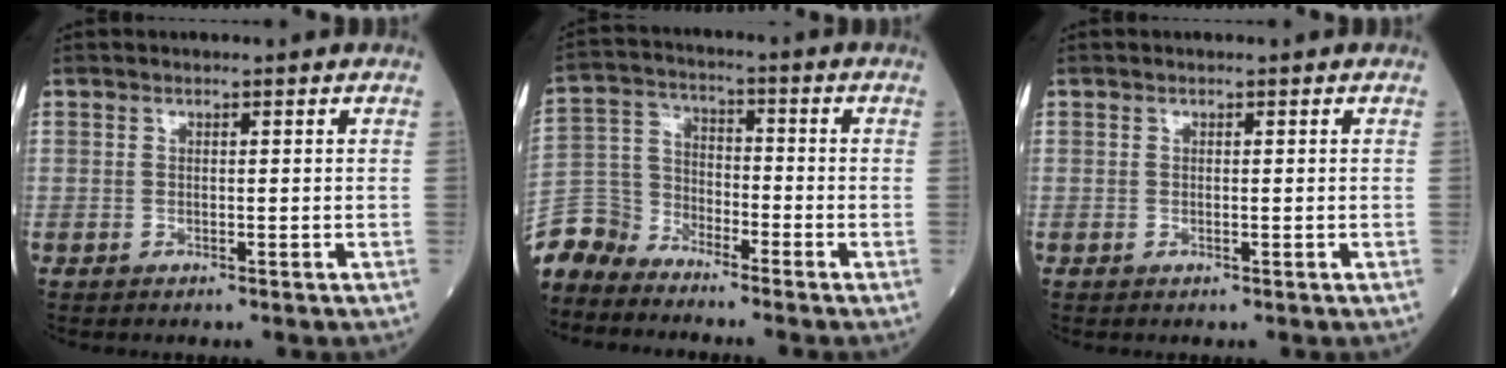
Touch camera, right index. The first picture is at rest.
{"total": 7.7, "force": [-7.3, 2.5, -0.3], "torque": [-0.002, 0.021, -0.155]}
{"total": 0.0}